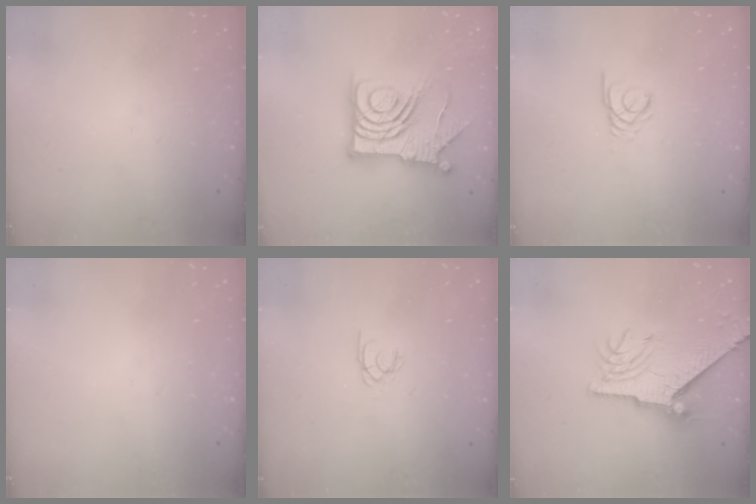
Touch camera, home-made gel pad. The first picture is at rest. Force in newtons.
{"total": 15.4, "press": 15.3, "slide": 2.0}
{"total": 2.7, "press": 2.7, "slide": 0.3}
{"total": 0.0}
{"total": 1.7, "press": 1.7, "slide": 0.1}
{"total": 11.5, "press": 11.4, "slide": 1.2}